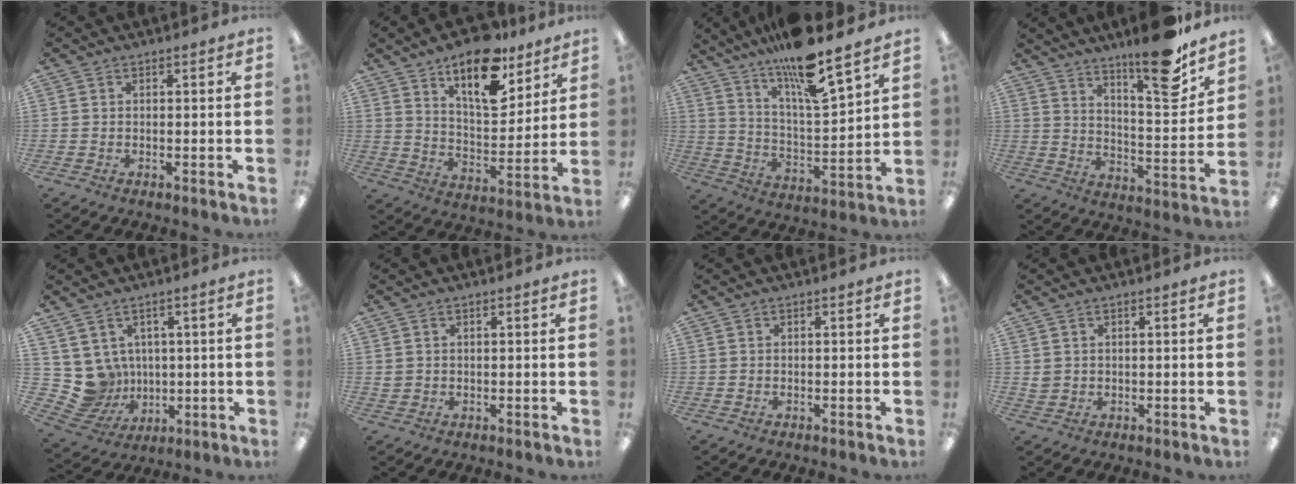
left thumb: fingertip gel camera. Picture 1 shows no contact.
{"total": 16.4, "force": [11.7, 6.9, 9.3], "torque": [-0.139, -0.069, 0.199]}
{"total": 14.9, "force": [12.4, 1.9, 8.0], "torque": [-0.146, -0.085, 0.206]}
{"total": 16.8, "force": [13.3, 3.6, 9.6], "torque": [-0.136, -0.100, 0.213]}
{"total": 8.3, "force": [2.0, 7.9, 1.5], "torque": [-0.080, -0.025, 0.050]}
{"total": 1.2, "force": [0.6, 0.9, 0.4], "torque": [-0.011, 0.003, 0.011]}
{"total": 0.0}
{"total": 1.9, "force": [1.0, 1.5, 0.7], "torque": [-0.016, 0.004, 0.018]}